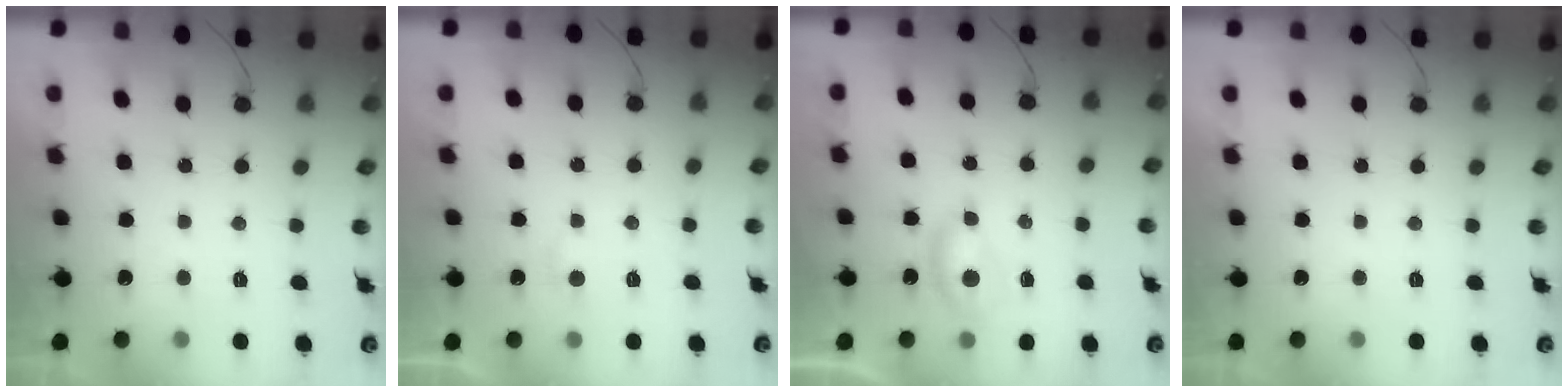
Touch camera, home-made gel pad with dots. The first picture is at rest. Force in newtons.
{"total": 2.8, "press": 2.8, "slide": 0.3}
{"total": 4.0, "press": 4.0, "slide": 0.5}
{"total": 0.0}